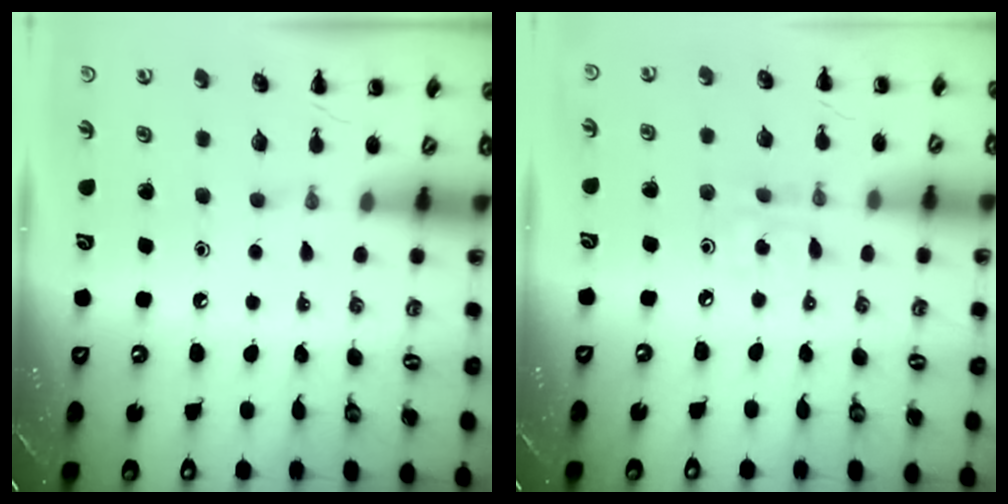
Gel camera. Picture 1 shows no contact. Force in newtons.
{"total": 2.8, "press": 2.7, "slide": 0.9}